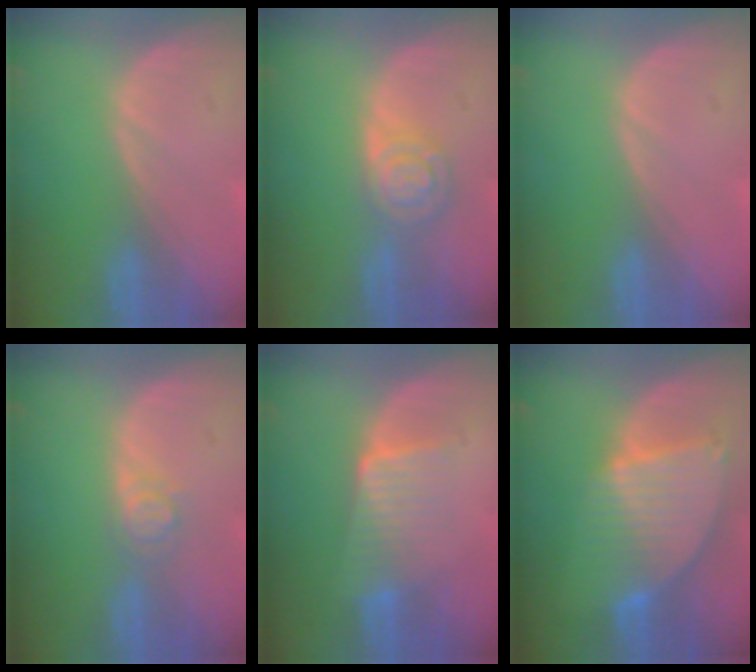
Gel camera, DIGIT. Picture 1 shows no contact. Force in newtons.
{"total": 5.5, "press": 4.8, "slide": 2.6}
{"total": 0.0}
{"total": 2.6, "press": 2.6, "slide": 0.3}
{"total": 5.9, "press": 5.7, "slide": 1.7}
{"total": 8.7, "press": 7.6, "slide": 4.2}